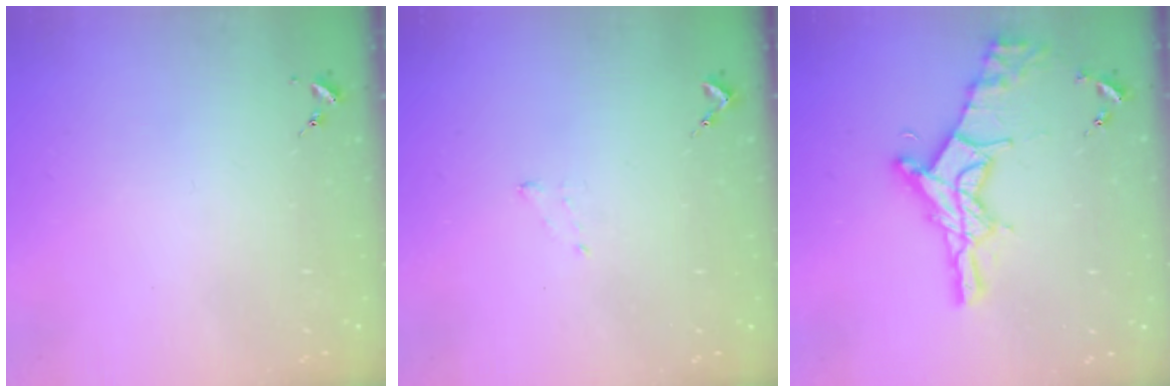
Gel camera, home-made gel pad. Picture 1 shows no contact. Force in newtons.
{"total": 3.8, "press": 3.8, "slide": 0.5}
{"total": 19.0, "press": 18.9, "slide": 1.3}